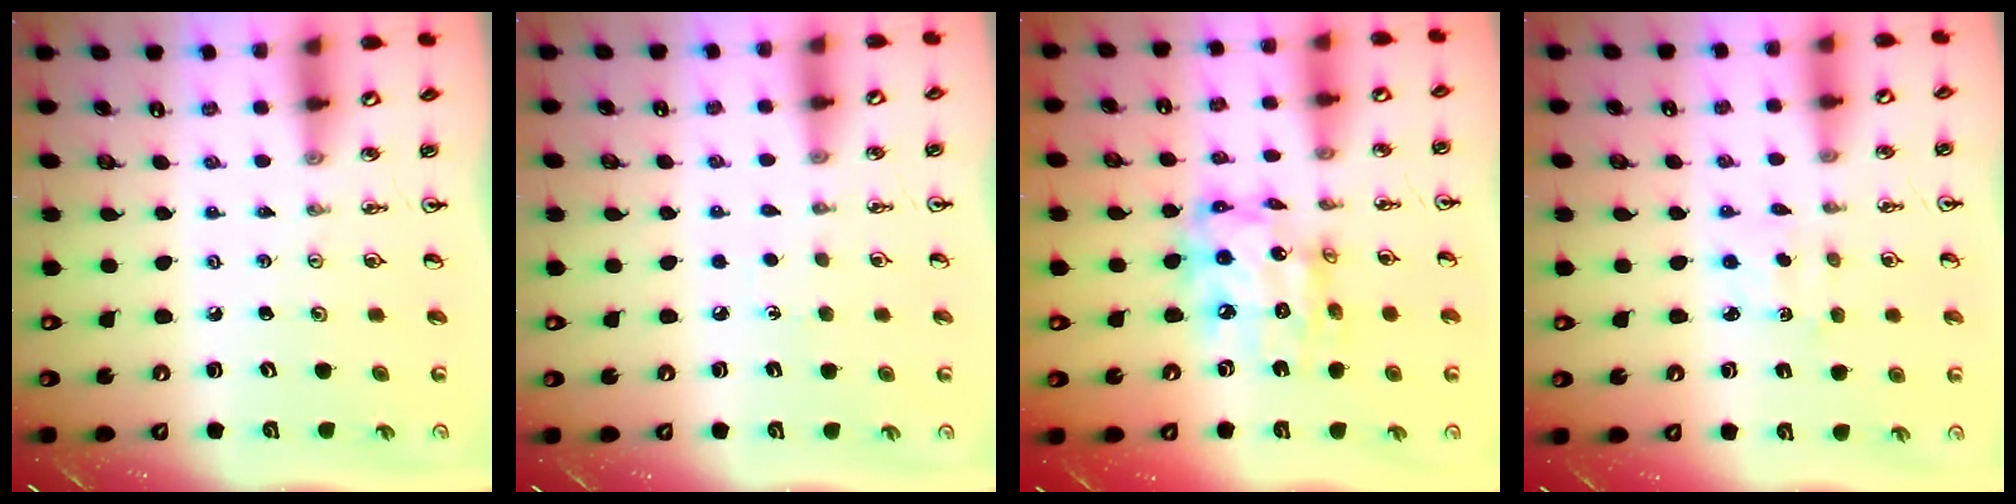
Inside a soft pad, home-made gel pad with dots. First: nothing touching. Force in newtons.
{"total": 3.7, "press": 3.6, "slide": 0.5}
{"total": 14.0, "press": 13.9, "slide": 1.6}
{"total": 2.1, "press": 2.0, "slide": 0.6}